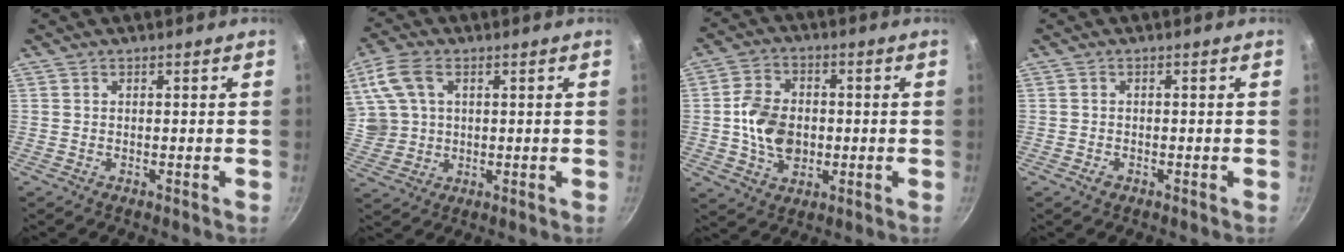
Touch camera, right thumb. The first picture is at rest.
{"total": 10.3, "force": [3.3, 7.5, 6.3], "torque": [-0.116, -0.006, 0.068]}
{"total": 10.6, "force": [-0.6, 7.9, 7.0], "torque": [-0.102, 0.011, -0.013]}
{"total": 1.4, "force": [-0.8, 0.9, 0.6], "torque": [-0.012, 0.003, -0.014]}